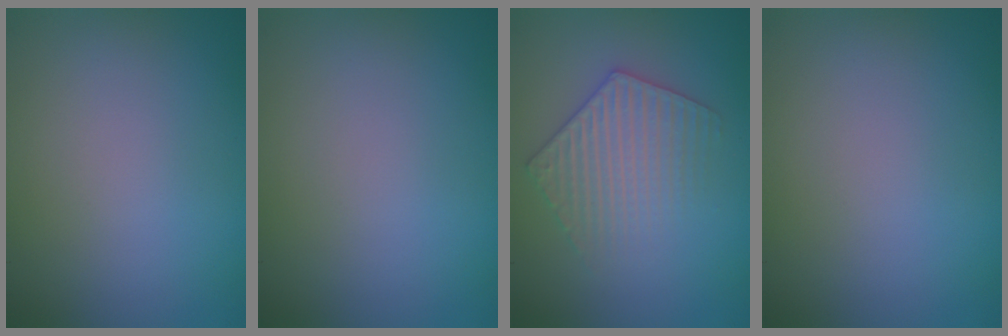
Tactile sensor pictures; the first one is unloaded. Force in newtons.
{"total": 0.0}
{"total": 4.0, "press": 4.0, "slide": 0.5}
{"total": 0.0}